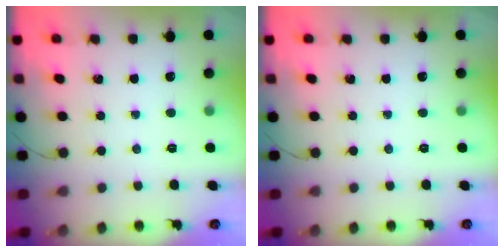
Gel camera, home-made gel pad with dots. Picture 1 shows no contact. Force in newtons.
{"total": 0.0}